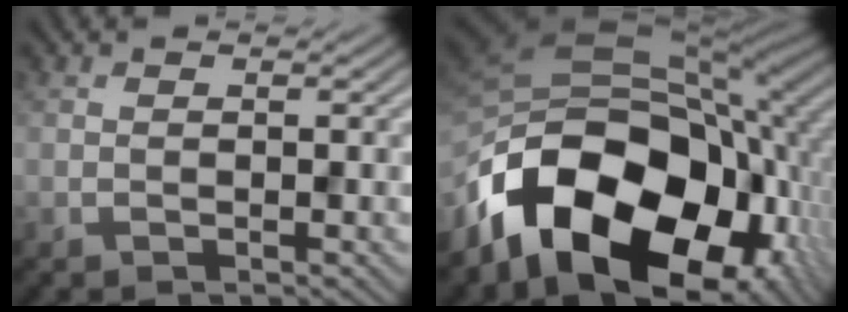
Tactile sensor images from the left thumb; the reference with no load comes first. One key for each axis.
{"total": 20.2, "fx": -8.9, "fy": 12.4, "fz": 13.2, "tx": -0.267, "ty": -0.035, "tz": -0.129}